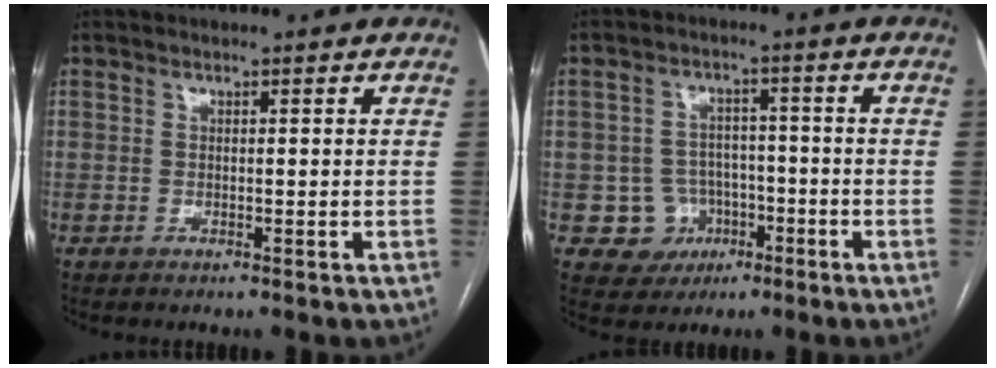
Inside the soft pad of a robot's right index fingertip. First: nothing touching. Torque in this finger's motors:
{"motor_torque": [-0.43, -0.08, -0.88, -0.21]}